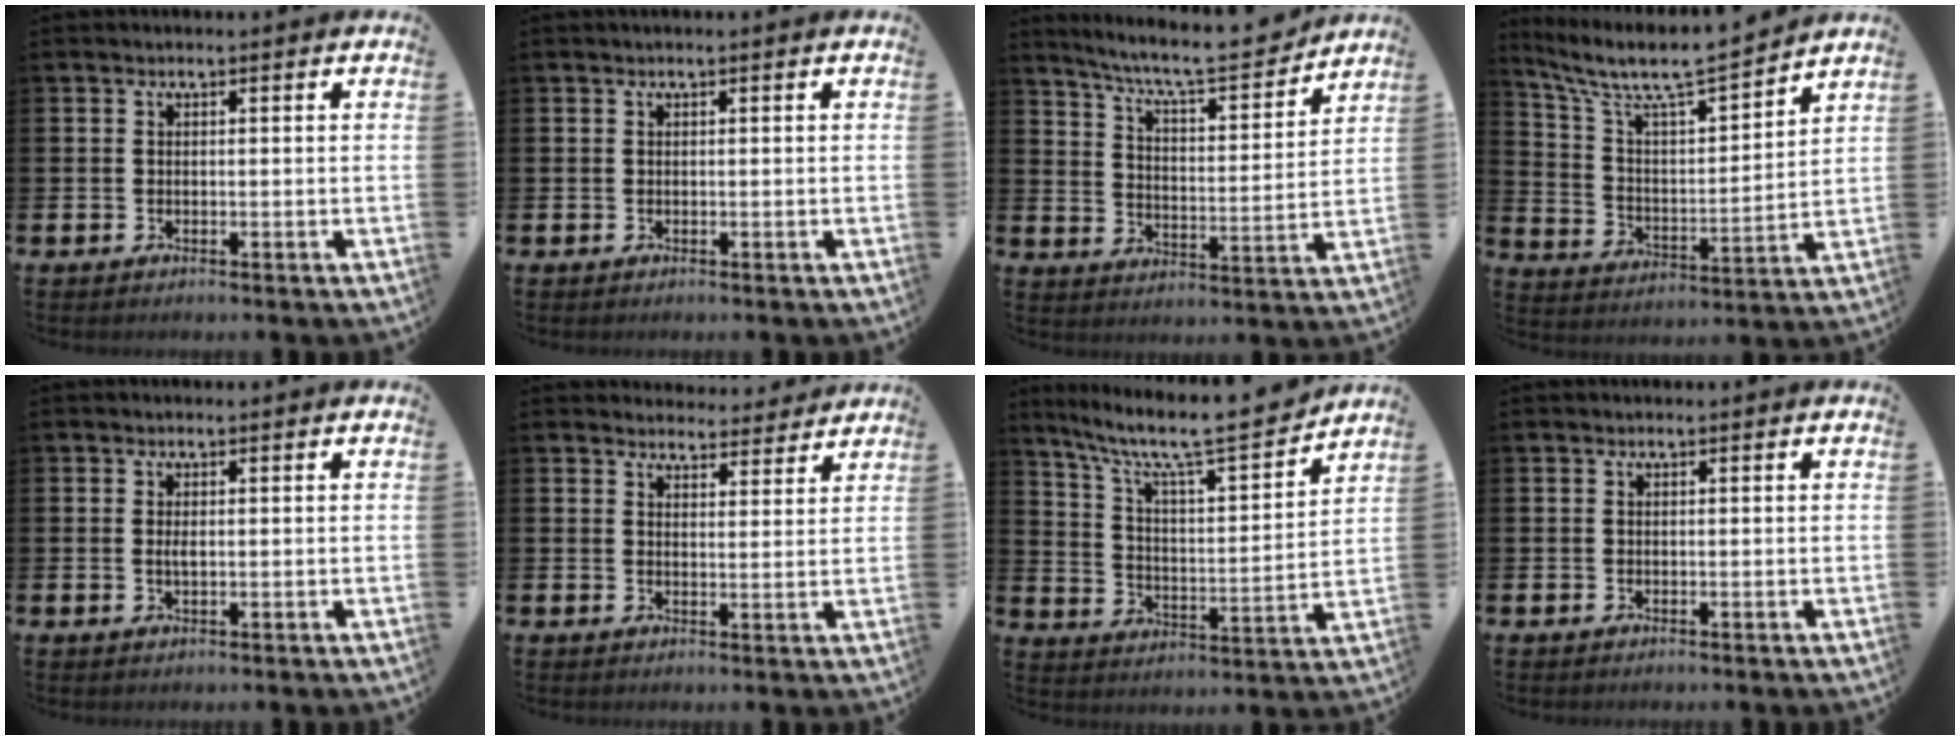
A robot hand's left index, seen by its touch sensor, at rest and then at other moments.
{"total": 0.0}
{"total": 8.7, "force": [8.0, 1.1, 3.2], "torque": [-0.090, -0.056, 0.137]}
{"total": 8.9, "force": [8.0, 1.0, 3.8], "torque": [-0.112, -0.057, 0.133]}
{"total": 1.1, "force": [0.2, 0.4, 1.0], "torque": [-0.020, 0.003, 0.001]}
{"total": 4.1, "force": [4.0, 0.9, -0.1], "torque": [0.001, -0.024, 0.072]}
{"total": 10.0, "force": [8.8, 1.1, 4.7], "torque": [-0.123, -0.063, 0.146]}
{"total": 0.0}